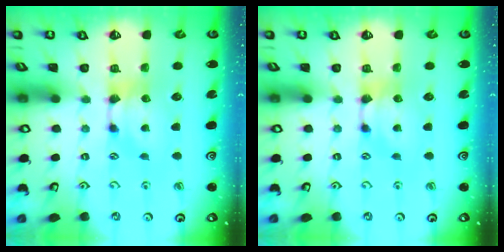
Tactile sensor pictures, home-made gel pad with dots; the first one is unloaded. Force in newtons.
{"total": 0.0}